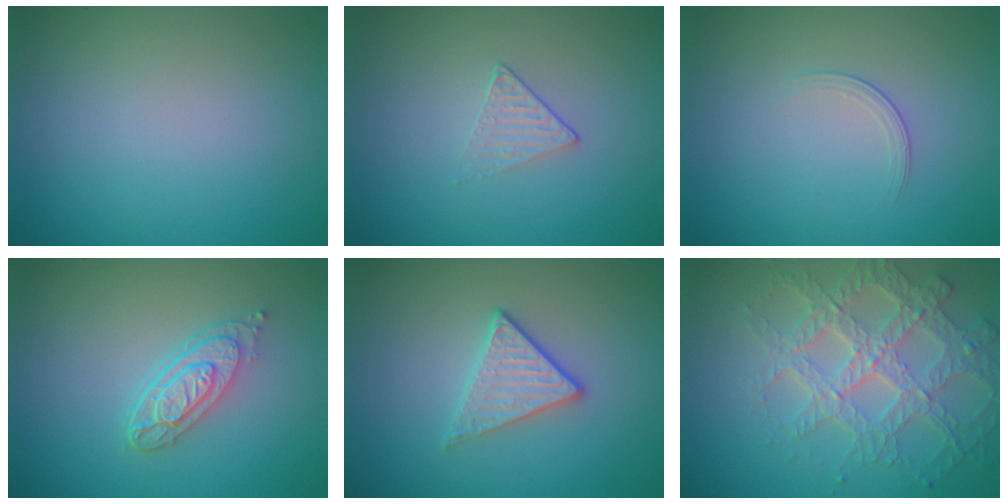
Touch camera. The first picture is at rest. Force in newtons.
{"total": 1.2, "press": 0.7, "slide": 1.0}
{"total": 1.3, "press": 0.5, "slide": 1.2}
{"total": 3.9, "press": 3.0, "slide": 2.5}
{"total": 2.9, "press": 2.6, "slide": 1.2}
{"total": 4.5, "press": 4.3, "slide": 1.2}